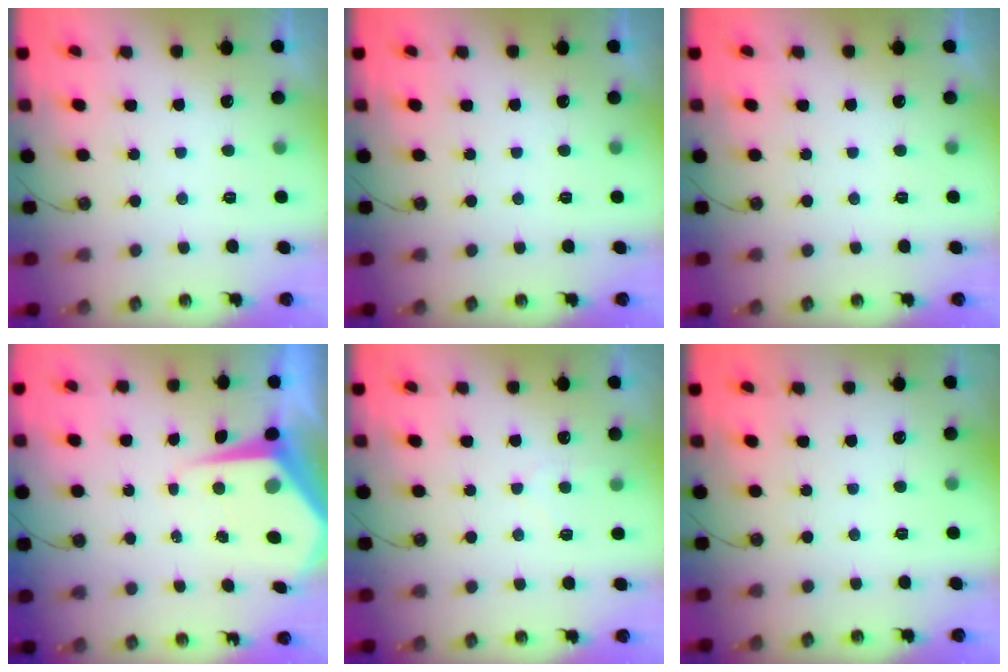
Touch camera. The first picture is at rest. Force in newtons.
{"total": 0.0}
{"total": 0.0}
{"total": 8.4, "press": 8.4, "slide": 0.8}
{"total": 5.0, "press": 5.0, "slide": 0.6}
{"total": 0.0}